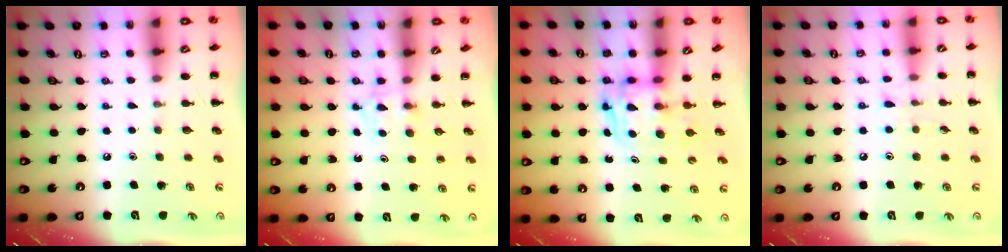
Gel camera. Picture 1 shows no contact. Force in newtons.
{"total": 3.2, "press": 2.9, "slide": 1.4}
{"total": 2.8, "press": 2.8, "slide": 0.2}
{"total": 5.9, "press": 5.5, "slide": 2.2}